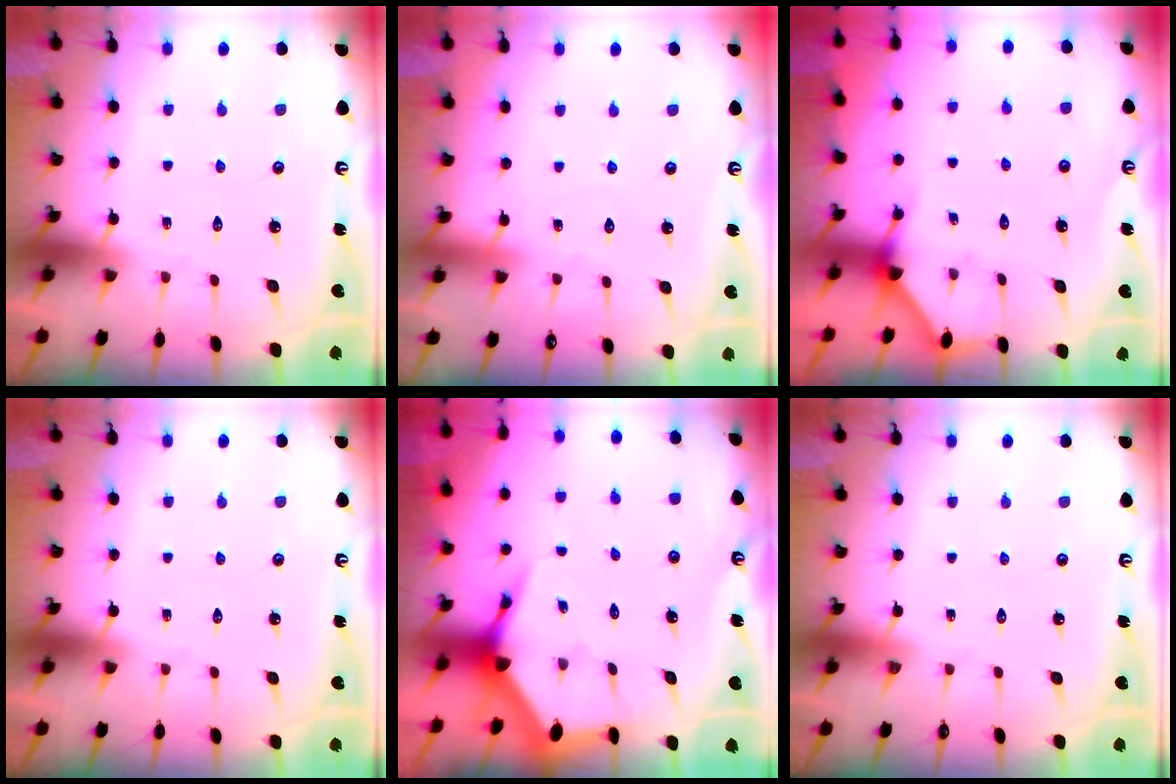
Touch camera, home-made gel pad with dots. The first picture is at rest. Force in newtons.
{"total": 3.4, "press": 3.3, "slide": 0.4}
{"total": 3.4, "press": 3.4, "slide": 0.4}
{"total": 0.0}
{"total": 4.1, "press": 4.1, "slide": 0.6}
{"total": 0.0}